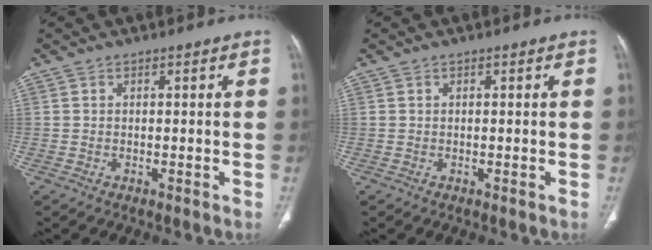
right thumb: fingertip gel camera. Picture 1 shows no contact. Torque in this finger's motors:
{"motor_torque": [0.00, 0.02, -0.15, 0.14, 0.01]}